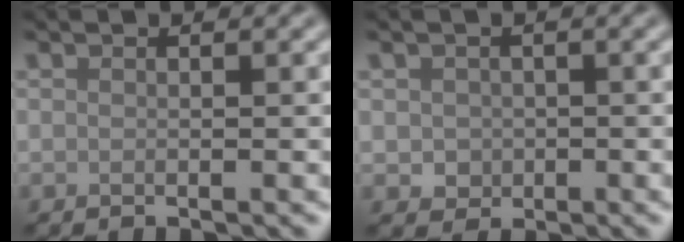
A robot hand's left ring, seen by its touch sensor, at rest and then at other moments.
{"total": 1.7, "force": [-0.1, 1.6, 0.6], "torque": [-0.008, -0.006, -0.002]}